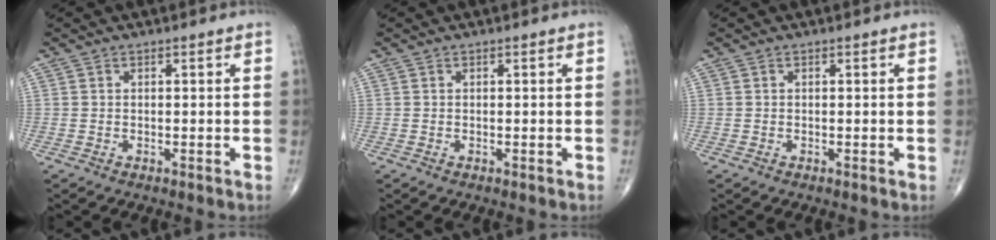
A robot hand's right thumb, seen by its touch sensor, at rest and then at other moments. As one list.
[{"total": 0.0}, {"total": 0.0}]